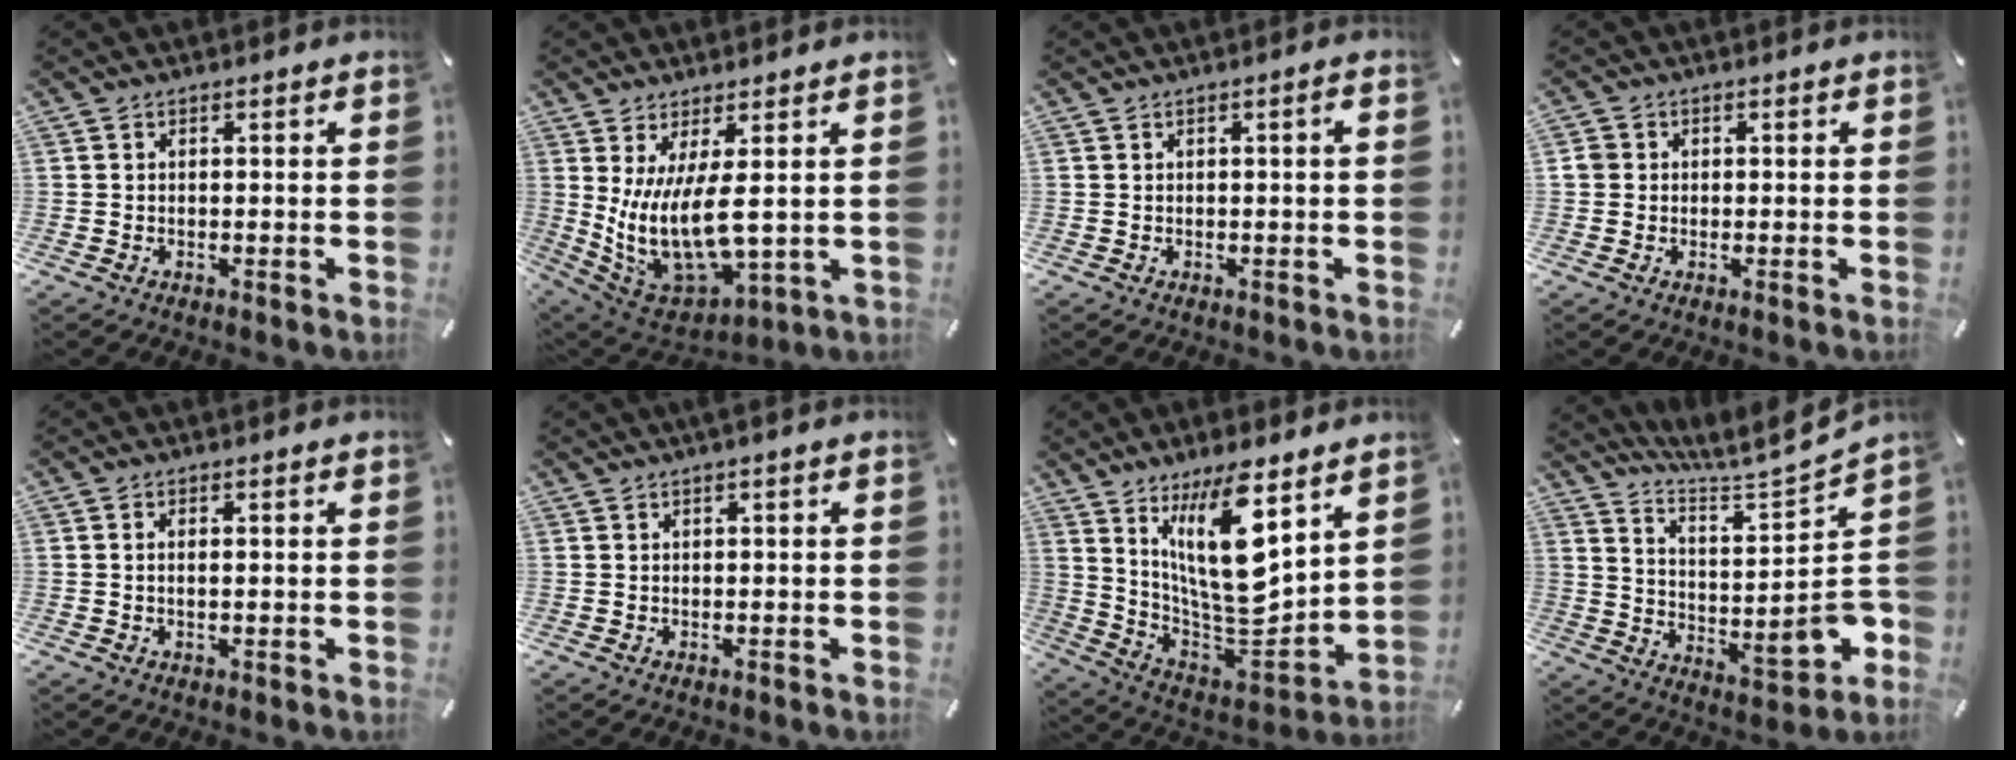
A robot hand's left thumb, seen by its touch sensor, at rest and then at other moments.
{"total": 13.5, "force": [2.6, 6.1, 11.8], "torque": [-0.263, -0.040, 0.055]}
{"total": 1.5, "force": [0.1, 0.1, 1.5], "torque": [-0.025, -0.001, 0.000]}
{"total": 1.9, "force": [-0.1, 1.8, 0.6], "torque": [-0.010, 0.006, -0.005]}
{"total": 1.4, "force": [0.2, 0.2, 1.4], "torque": [-0.025, -0.001, 0.003]}
{"total": 0.9, "force": [0.4, 0.0, 0.8], "torque": [-0.015, 0.000, 0.006]}
{"total": 19.2, "force": [9.3, 6.7, 15.4], "torque": [-0.307, -0.084, 0.151]}
{"total": 9.3, "force": [2.6, 2.4, 8.6], "torque": [-0.100, -0.065, 0.035]}